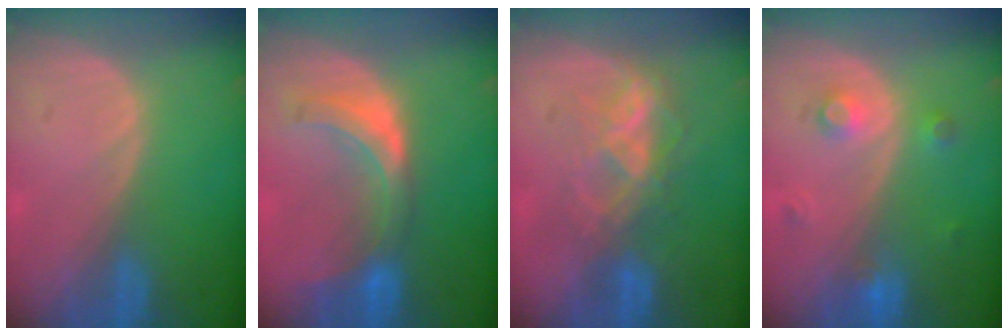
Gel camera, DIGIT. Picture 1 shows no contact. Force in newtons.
{"total": 7.4, "press": 6.8, "slide": 2.8}
{"total": 5.9, "press": 5.8, "slide": 1.1}
{"total": 3.4, "press": 3.0, "slide": 1.6}